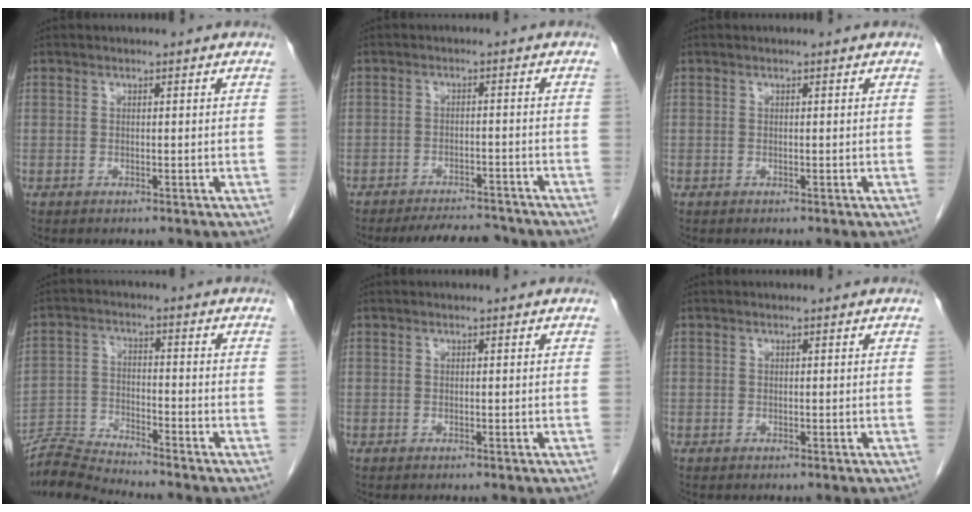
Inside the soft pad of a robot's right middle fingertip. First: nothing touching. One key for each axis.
{"total": 7.3, "fx": -6.9, "fy": 1.7, "fz": 1.8, "tx": -0.024, "ty": -0.002, "tz": -0.094}
{"total": 0.0}
{"total": 7.3, "fx": -7.1, "fy": -1.5, "fz": 0.3, "tx": -0.014, "ty": -0.011, "tz": -0.139}
{"total": 0.0}
{"total": 0.0}